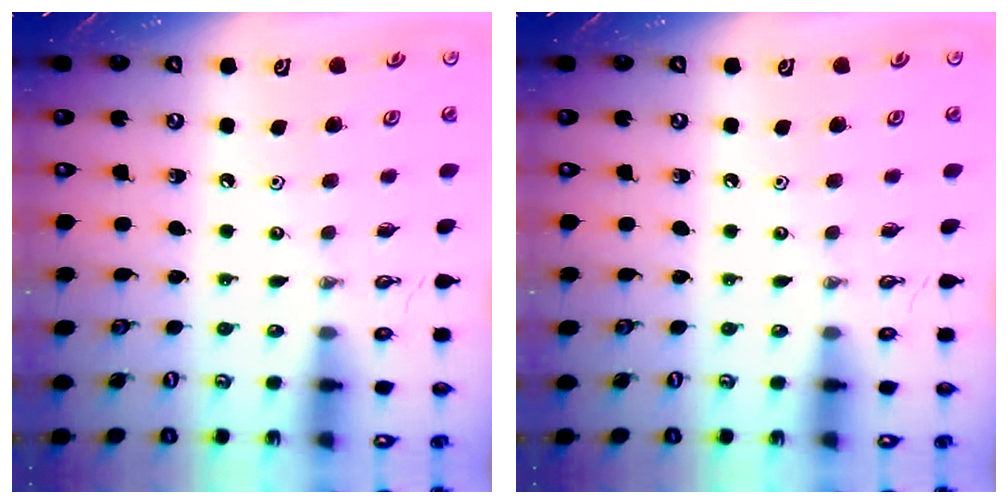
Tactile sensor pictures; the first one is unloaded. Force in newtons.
{"total": 0.0}